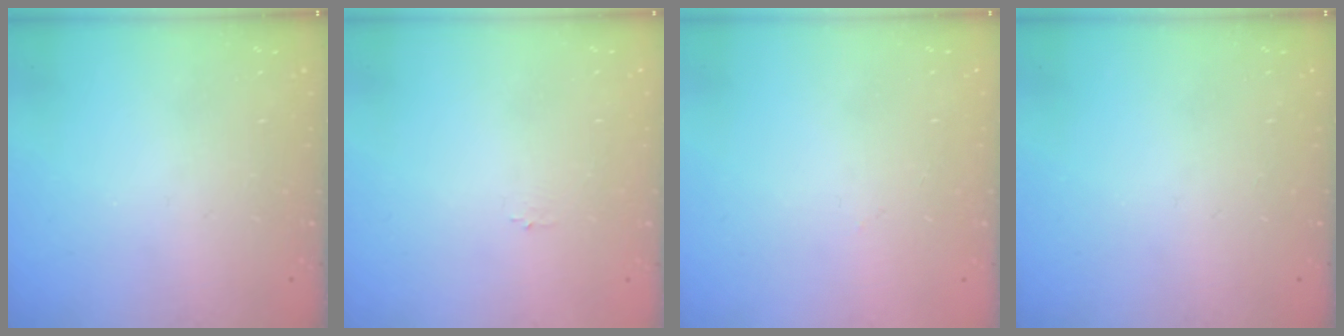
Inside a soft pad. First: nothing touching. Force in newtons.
{"total": 0.8, "press": 0.8, "slide": 0.2}
{"total": 0.0}
{"total": 0.0}